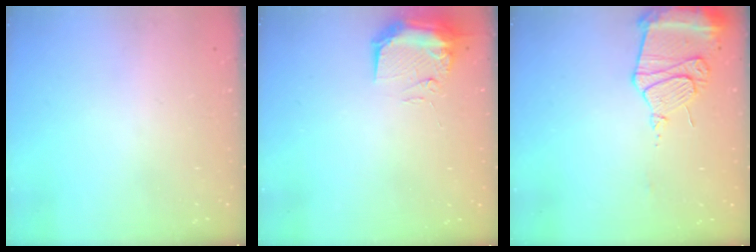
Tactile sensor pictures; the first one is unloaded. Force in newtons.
{"total": 13.0, "press": 10.7, "slide": 7.4}
{"total": 13.3, "press": 13.2, "slide": 1.4}